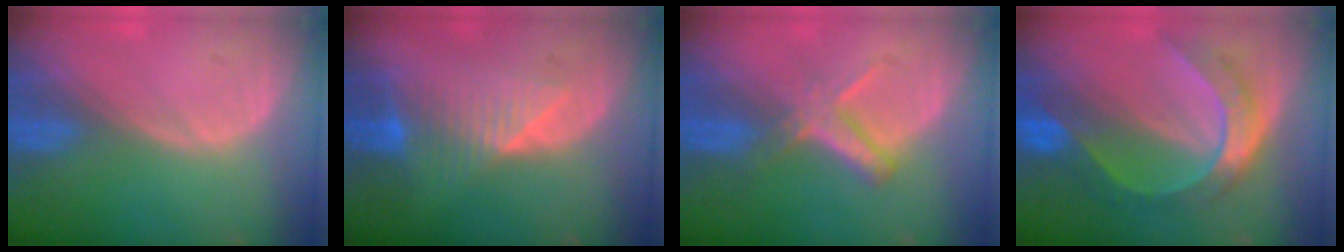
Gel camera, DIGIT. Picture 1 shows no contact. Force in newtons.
{"total": 7.7, "press": 7.0, "slide": 3.3}
{"total": 5.6, "press": 5.1, "slide": 2.2}
{"total": 8.5, "press": 8.5, "slide": 0.7}